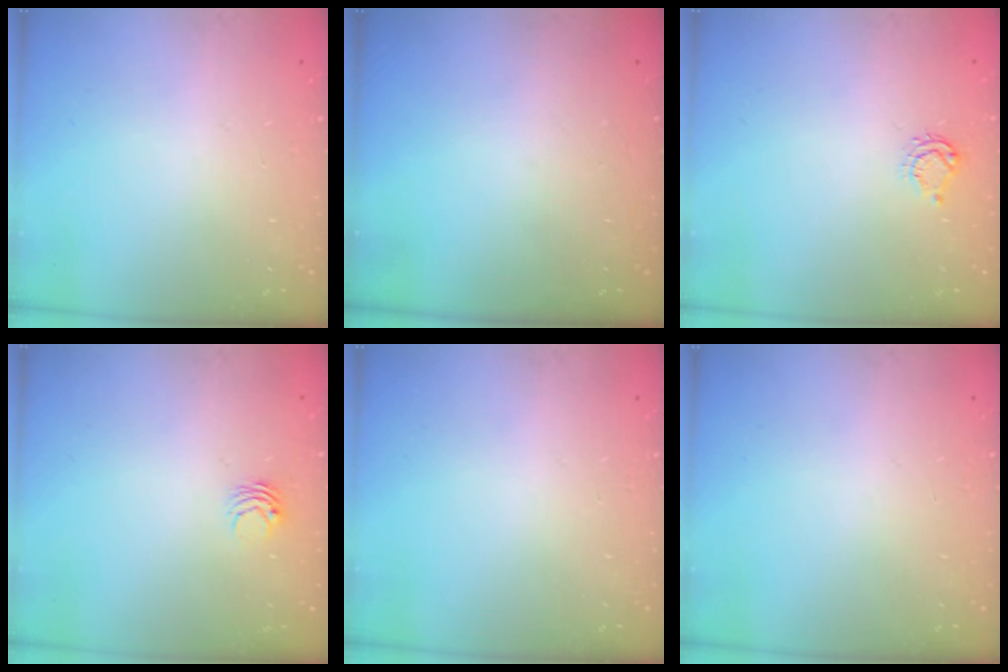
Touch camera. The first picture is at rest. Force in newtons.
{"total": 0.0}
{"total": 4.6, "press": 4.5, "slide": 0.6}
{"total": 3.0, "press": 3.0, "slide": 0.3}
{"total": 0.0}
{"total": 0.0}